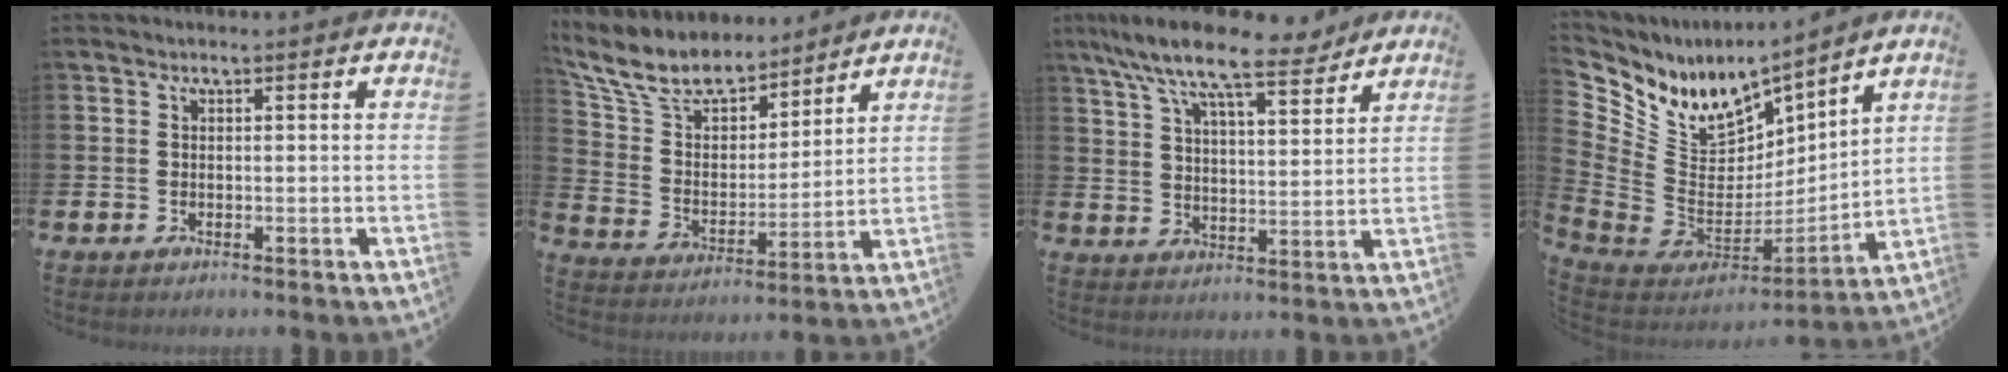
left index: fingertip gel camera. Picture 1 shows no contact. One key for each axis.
{"total": 10.2, "fx": 8.9, "fy": 4.0, "fz": 3.0, "tx": -0.112, "ty": -0.050, "tz": 0.163}
{"total": 11.1, "fx": 9.5, "fy": 2.6, "fz": 5.2, "tx": -0.117, "ty": -0.051, "tz": 0.162}
{"total": 8.1, "fx": 6.8, "fy": 3.9, "fz": 2.1, "tx": -0.093, "ty": -0.063, "tz": 0.126}